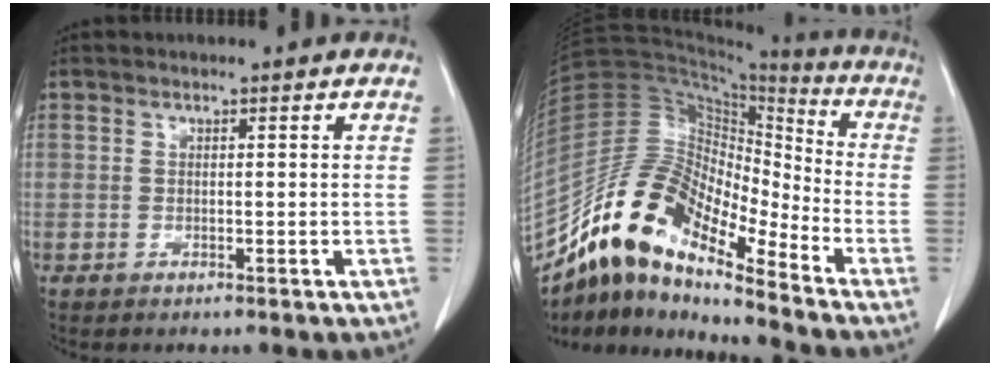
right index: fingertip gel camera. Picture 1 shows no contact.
{"total": 15.3, "force": [-12.2, 4.2, 8.2], "torque": [-0.147, 0.055, -0.222]}